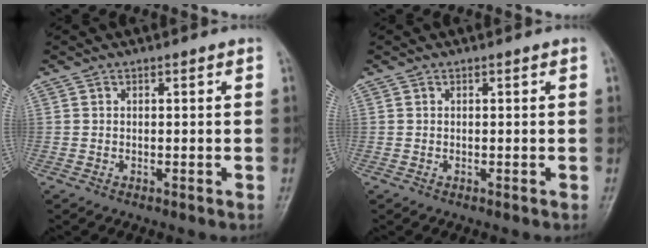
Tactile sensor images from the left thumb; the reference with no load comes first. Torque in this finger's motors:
{"motor_torque": [-0.05, 0.07, -0.09, -0.12, 0.00]}